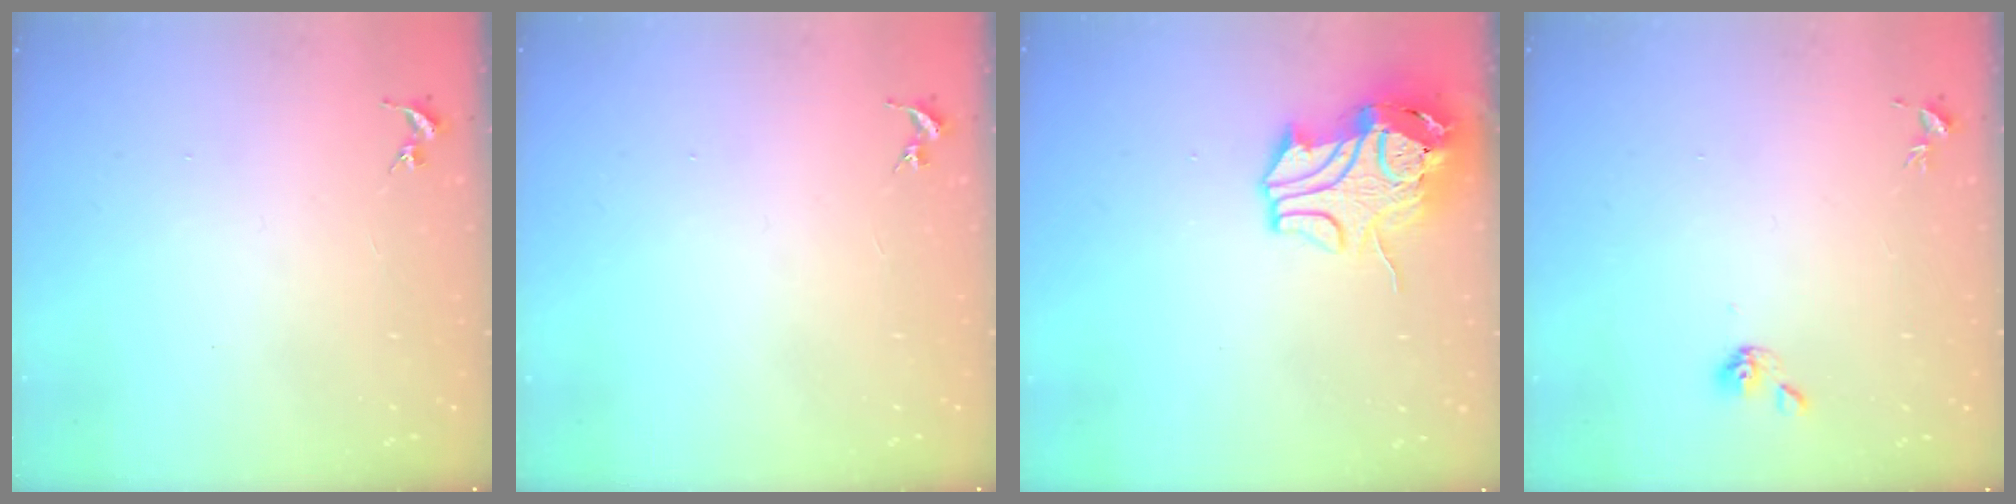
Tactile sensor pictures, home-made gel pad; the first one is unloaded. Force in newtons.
{"total": 0.0}
{"total": 12.8, "press": 12.7, "slide": 1.8}
{"total": 4.7, "press": 4.5, "slide": 1.3}